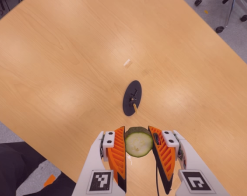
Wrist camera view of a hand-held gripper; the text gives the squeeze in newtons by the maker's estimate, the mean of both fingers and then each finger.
{"total": 11.0, "left": 10.0, "right": 12.1}